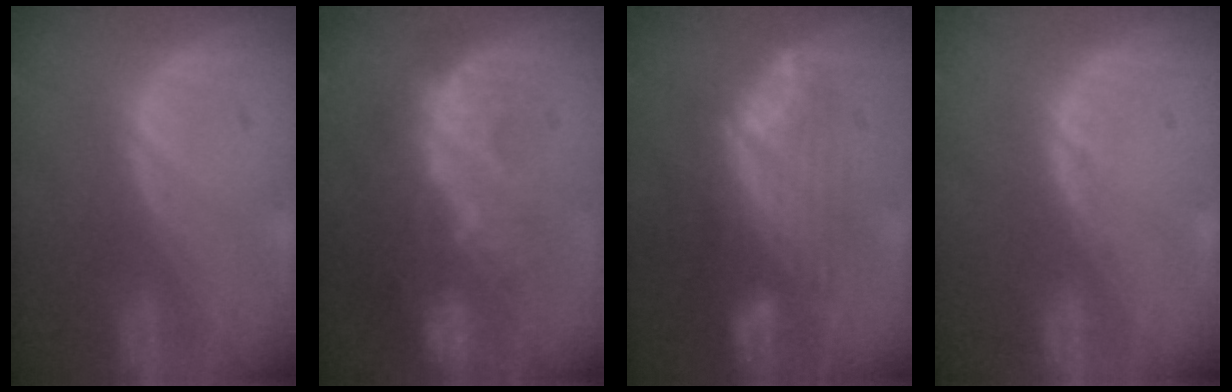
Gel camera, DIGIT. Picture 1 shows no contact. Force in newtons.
{"total": 10.5, "press": 9.5, "slide": 4.5}
{"total": 7.6, "press": 7.3, "slide": 2.3}
{"total": 1.0, "press": 0.9, "slide": 0.3}